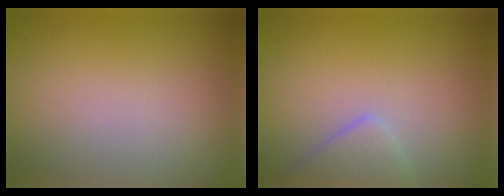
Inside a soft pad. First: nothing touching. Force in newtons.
{"total": 2.7, "press": 2.7, "slide": 0.1}